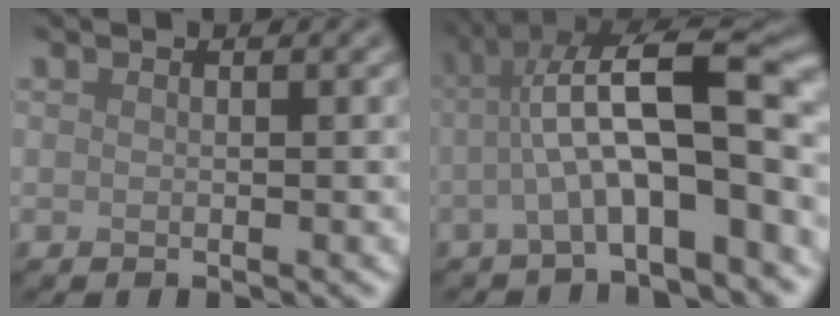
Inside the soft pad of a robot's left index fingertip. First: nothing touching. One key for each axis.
{"total": 9.4, "fx": -1.0, "fy": 2.4, "fz": 9.0, "tx": -0.145, "ty": 0.029, "tz": -0.020}